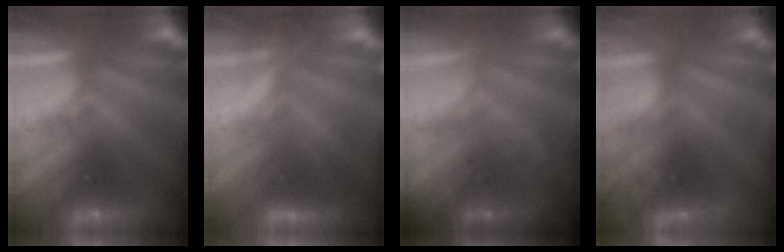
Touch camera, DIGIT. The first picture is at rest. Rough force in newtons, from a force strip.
{"total": 4.4}
{"total": 1.8}
{"total": 3.9}